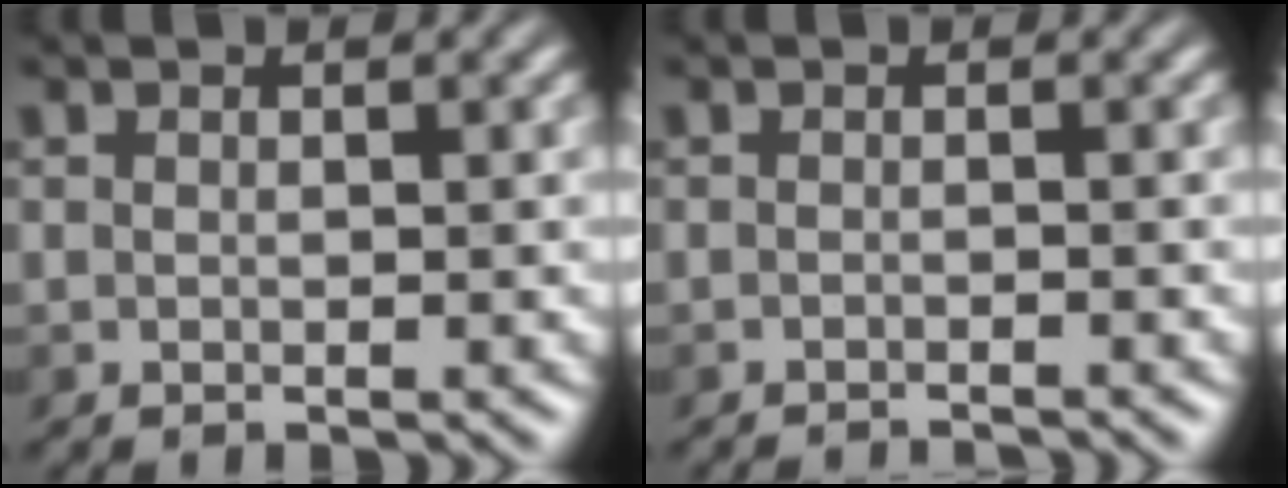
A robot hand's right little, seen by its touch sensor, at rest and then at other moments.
{"total": 2.6, "force": [-2.5, 0.3, 0.8], "torque": [-0.005, 0.001, -0.039]}